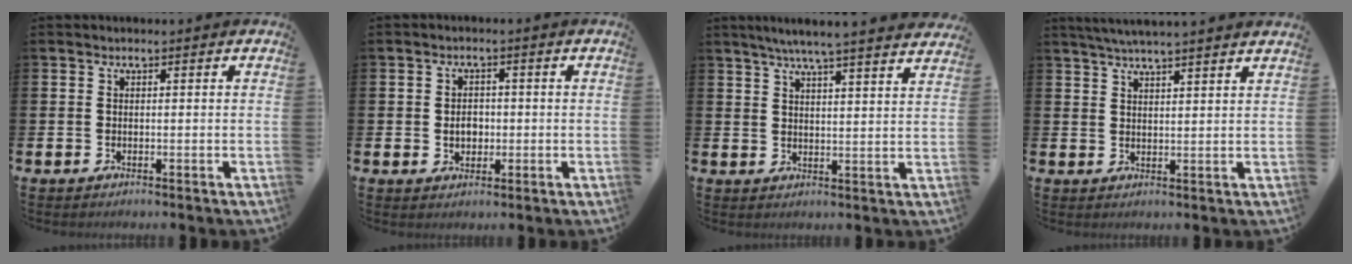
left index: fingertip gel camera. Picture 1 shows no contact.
{"total": 2.6, "force": [-0.2, 2.1, 1.6], "torque": [-0.011, -0.001, -0.011]}
{"total": 5.8, "force": [5.4, -0.6, 2.0], "torque": [-0.051, -0.028, 0.094]}
{"total": 4.1, "force": [4.0, -0.6, 0.9], "torque": [-0.032, -0.011, 0.074]}